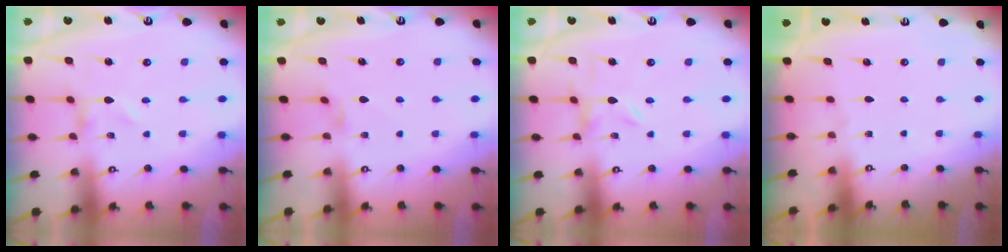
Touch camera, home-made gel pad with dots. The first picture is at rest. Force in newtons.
{"total": 1.2, "press": 1.1, "slide": 0.3}
{"total": 0.0}
{"total": 0.0}